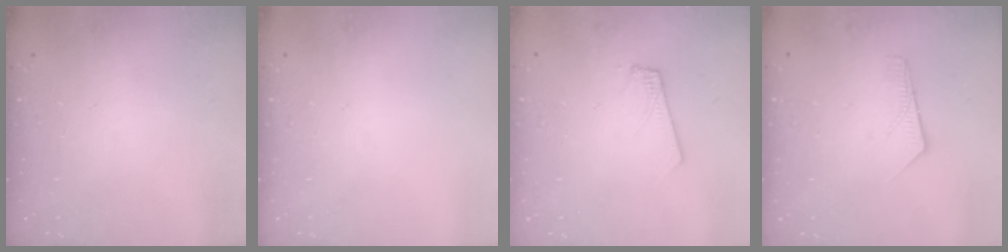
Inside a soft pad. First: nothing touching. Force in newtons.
{"total": 0.0}
{"total": 1.8, "press": 1.8, "slide": 0.1}
{"total": 5.7, "press": 5.7, "slide": 0.5}